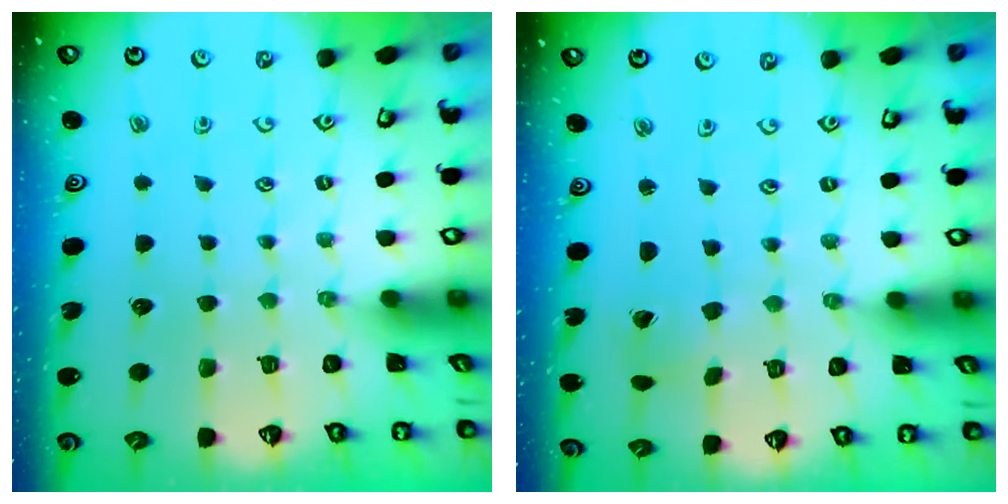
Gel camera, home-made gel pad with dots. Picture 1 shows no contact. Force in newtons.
{"total": 1.2, "press": 1.2, "slide": 0.1}